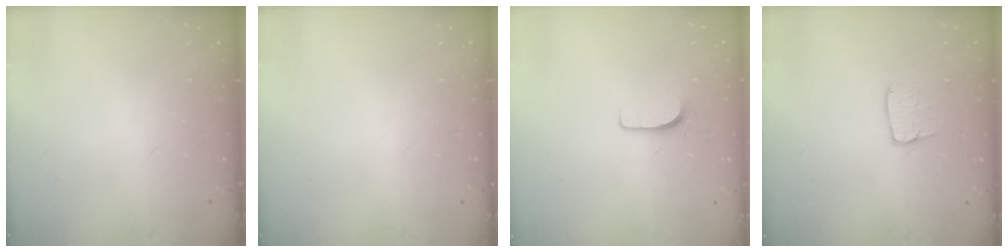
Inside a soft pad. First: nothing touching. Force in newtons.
{"total": 0.0}
{"total": 5.4, "press": 5.3, "slide": 0.5}
{"total": 5.1, "press": 5.1, "slide": 0.4}